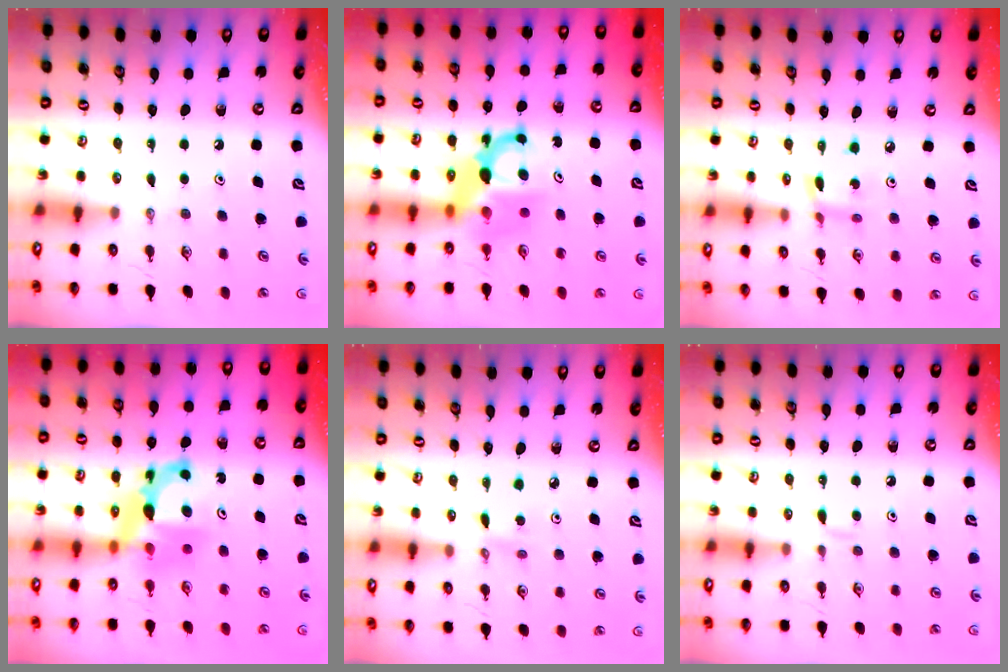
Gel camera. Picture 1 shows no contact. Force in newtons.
{"total": 8.8, "press": 8.7, "slide": 0.6}
{"total": 4.1, "press": 4.1, "slide": 0.1}
{"total": 8.3, "press": 8.2, "slide": 0.8}
{"total": 2.9, "press": 2.9, "slide": 0.3}
{"total": 3.1, "press": 3.1, "slide": 0.4}